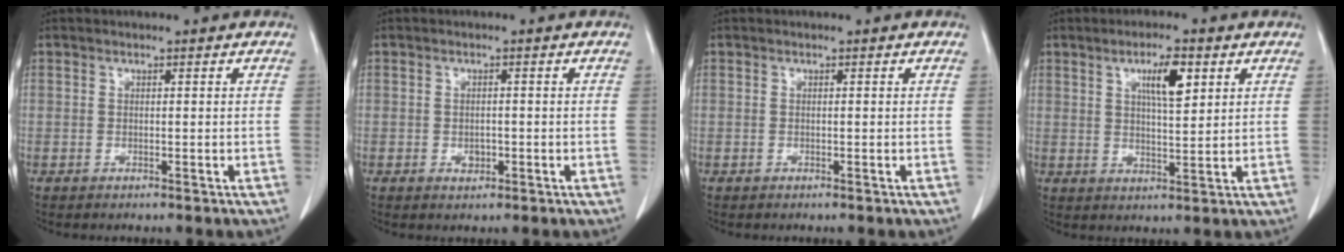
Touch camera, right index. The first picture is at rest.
{"total": 1.7, "force": [-0.5, 1.1, 1.1], "torque": [-0.015, 0.002, -0.003]}
{"total": 0.0}
{"total": 6.1, "force": [2.7, 1.3, 5.3], "torque": [-0.092, 0.000, 0.045]}